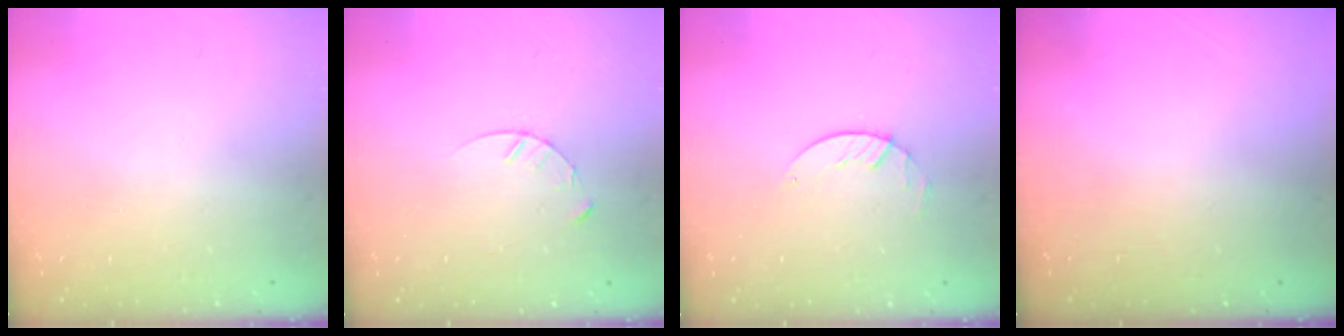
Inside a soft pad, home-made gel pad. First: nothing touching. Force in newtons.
{"total": 3.4, "press": 3.4, "slide": 0.3}
{"total": 1.7, "press": 1.6, "slide": 0.2}
{"total": 0.0}